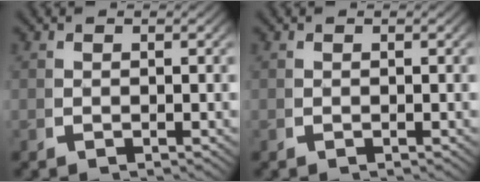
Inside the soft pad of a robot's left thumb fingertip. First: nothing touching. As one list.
[{"total": 0.0}]